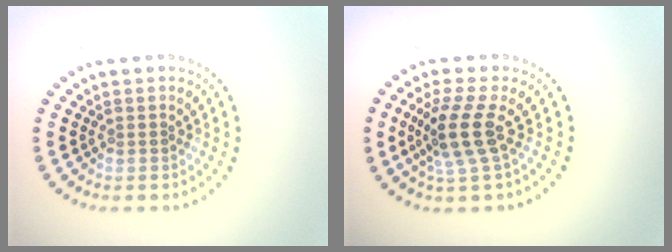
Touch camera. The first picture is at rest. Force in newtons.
{"total": 3.8, "press": 2.9, "slide": 2.5}